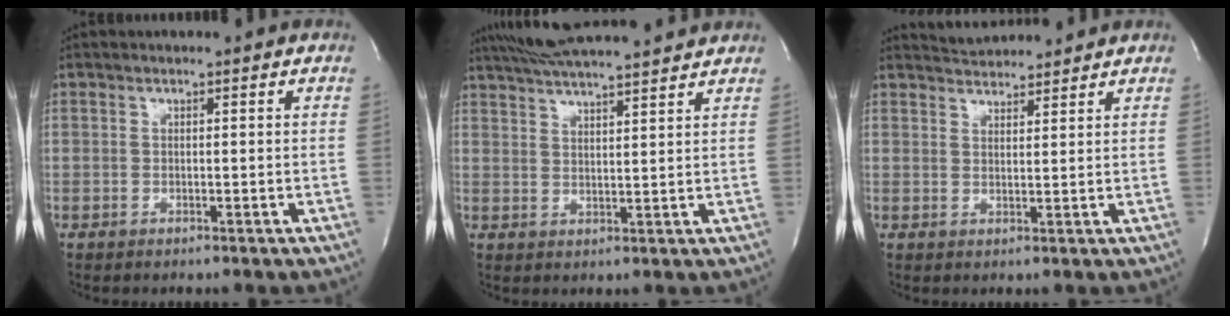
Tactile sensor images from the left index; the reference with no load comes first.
{"total": 13.8, "force": [12.5, 0.8, 6.0], "torque": [-0.112, 0.028, 0.187]}
{"total": 4.5, "force": [4.4, 0.3, 0.2], "torque": [-0.011, 0.020, 0.073]}